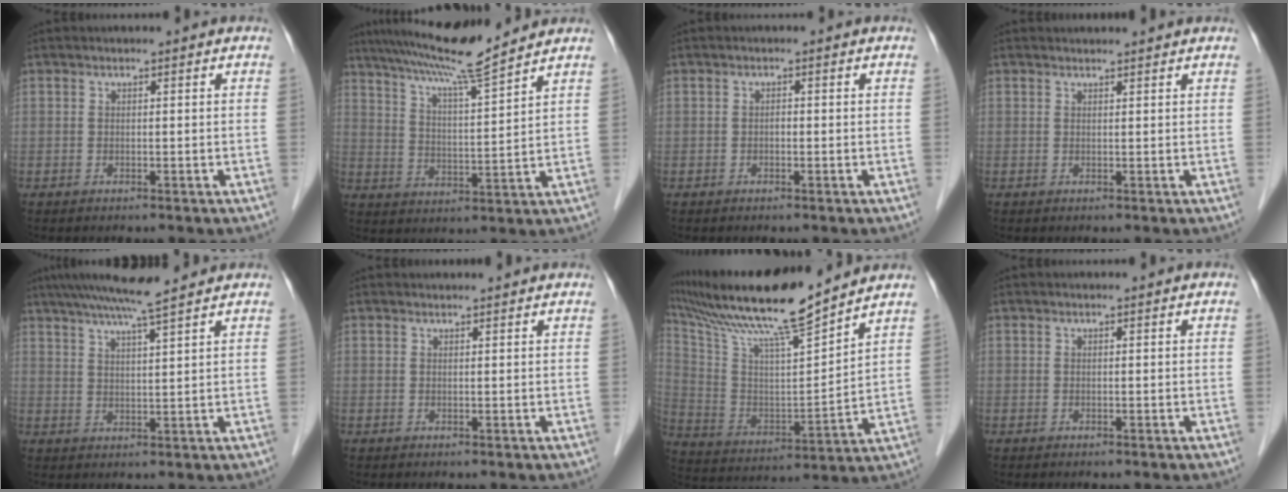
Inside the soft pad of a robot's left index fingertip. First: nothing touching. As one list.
[{"total": 11.1, "force": [9.8, -1.2, 5.0], "torque": [-0.094, 0.007, 0.166]}, {"total": 0.6, "force": [-0.1, 0.3, 0.5], "torque": [-0.008, 0.002, -0.003]}, {"total": 2.6, "force": [2.5, 0.1, 0.5], "torque": [-0.009, 0.012, 0.031]}, {"total": 8.0, "force": [6.7, -0.7, 4.3], "torque": [-0.077, 0.018, 0.108]}, {"total": 2.1, "force": [2.1, 0.0, 0.4], "torque": [-0.009, 0.011, 0.026]}, {"total": 19.2, "force": [16.6, 0.2, 9.7], "torque": [-0.187, 0.008, 0.294]}, {"total": 0.0}]